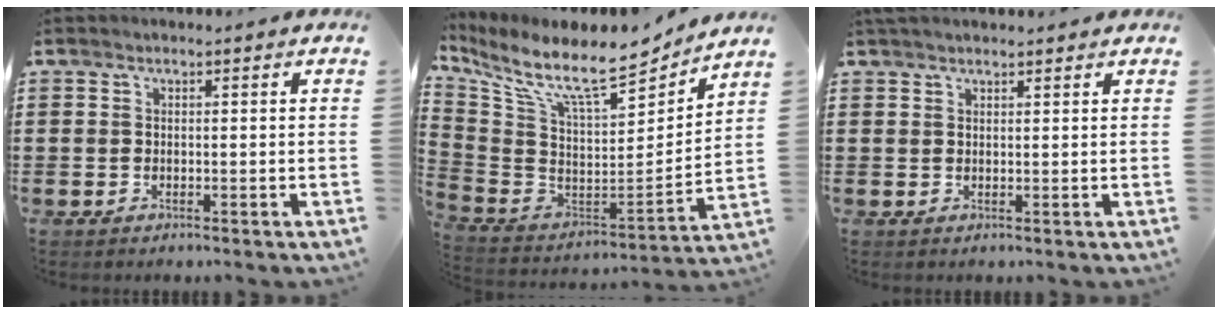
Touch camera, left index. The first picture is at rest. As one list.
[{"total": 10.9, "force": [8.8, 1.9, 6.2], "torque": [-0.148, -0.073, 0.148]}, {"total": 1.6, "force": [1.5, 0.3, 0.5], "torque": [-0.011, 0.003, 0.028]}]